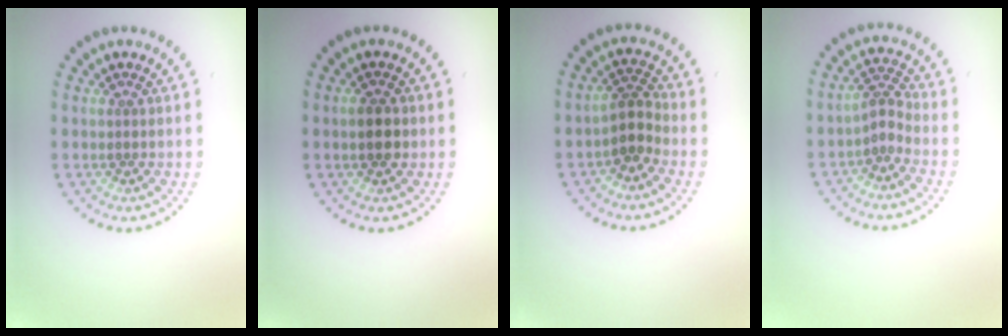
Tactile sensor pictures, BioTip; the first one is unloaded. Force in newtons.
{"total": 2.3, "press": 2.3, "slide": 0.1}
{"total": 2.5, "press": 1.9, "slide": 1.5}
{"total": 2.0, "press": 1.3, "slide": 1.5}